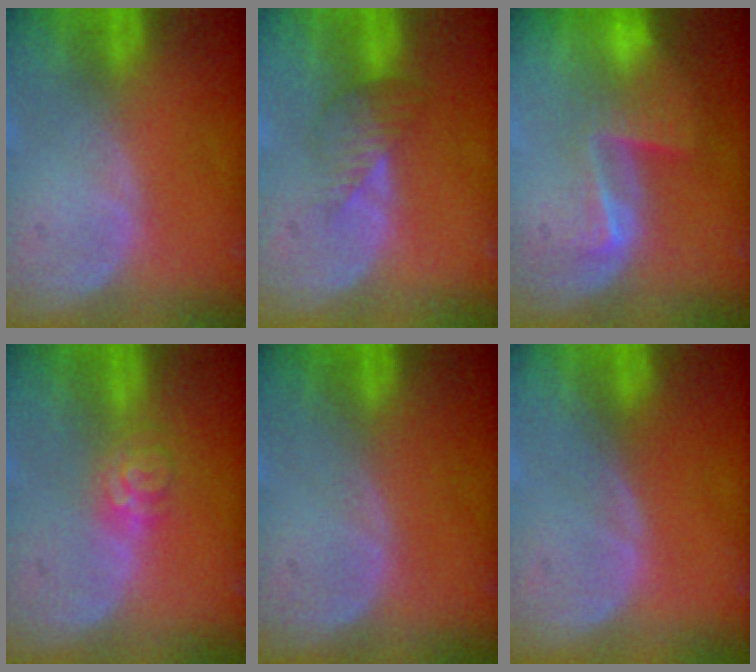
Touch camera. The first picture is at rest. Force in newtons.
{"total": 3.4, "press": 3.2, "slide": 1.2}
{"total": 6.6, "press": 5.6, "slide": 3.5}
{"total": 3.6, "press": 3.5, "slide": 0.5}
{"total": 0.0}
{"total": 0.0}